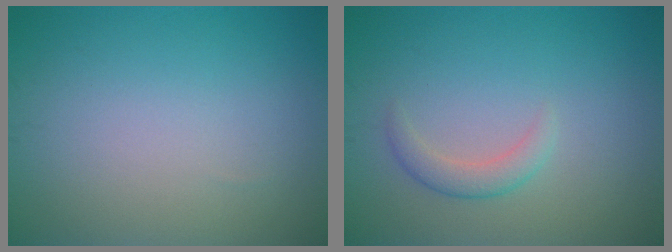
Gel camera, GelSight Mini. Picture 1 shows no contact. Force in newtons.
{"total": 1.7, "press": 1.7, "slide": 0.1}